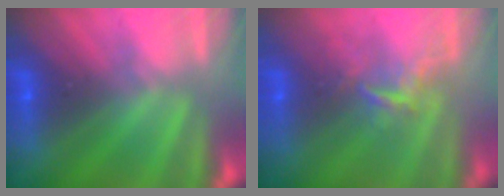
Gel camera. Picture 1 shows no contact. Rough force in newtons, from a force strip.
{"total": 3.2}